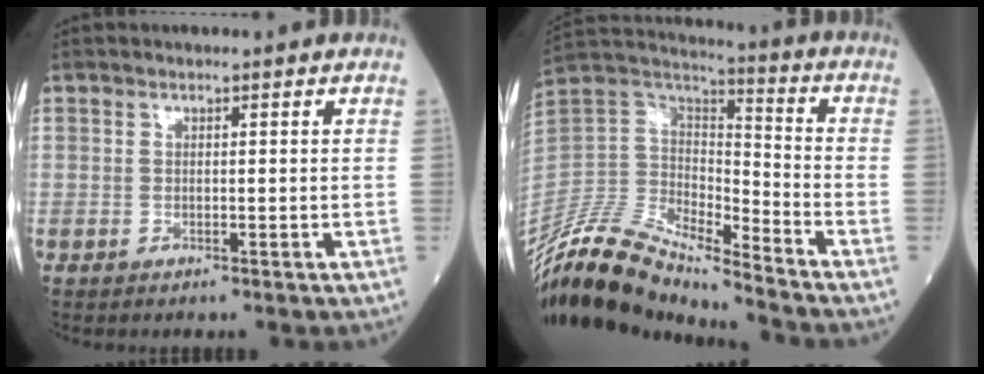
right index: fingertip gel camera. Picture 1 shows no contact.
{"total": 17.4, "force": [-15.8, 2.5, 6.8], "torque": [-0.135, 0.037, -0.305]}